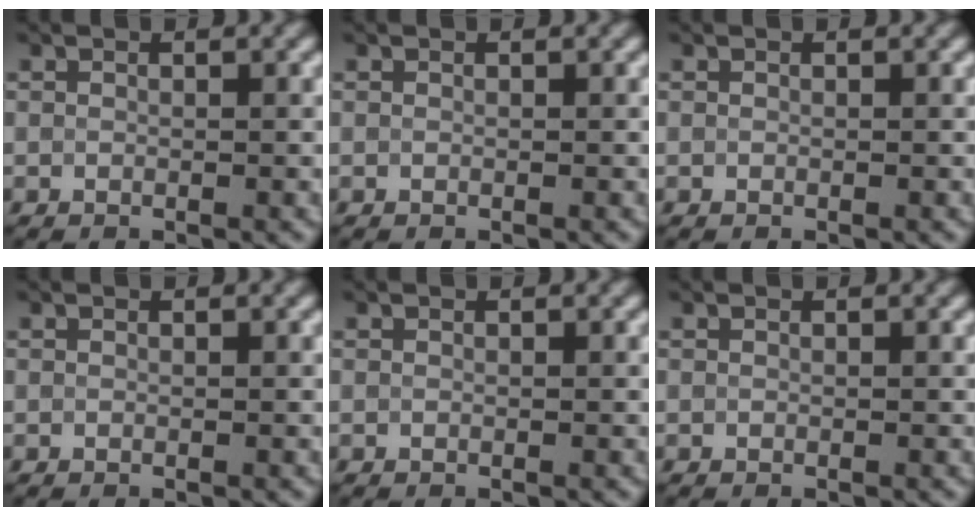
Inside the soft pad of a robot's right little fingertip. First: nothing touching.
{"total": 0.0}
{"total": 0.0}
{"total": 0.0}
{"total": 0.0}
{"total": 0.0}